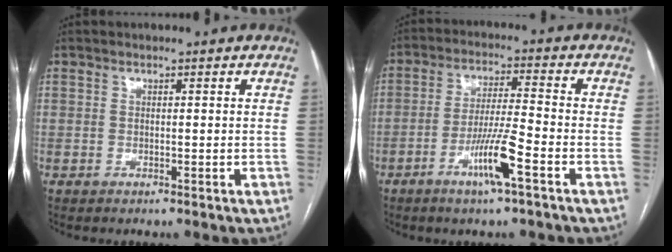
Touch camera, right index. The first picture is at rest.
{"total": 8.0, "force": [-3.9, -0.2, 7.0], "torque": [-0.134, -0.003, -0.073]}